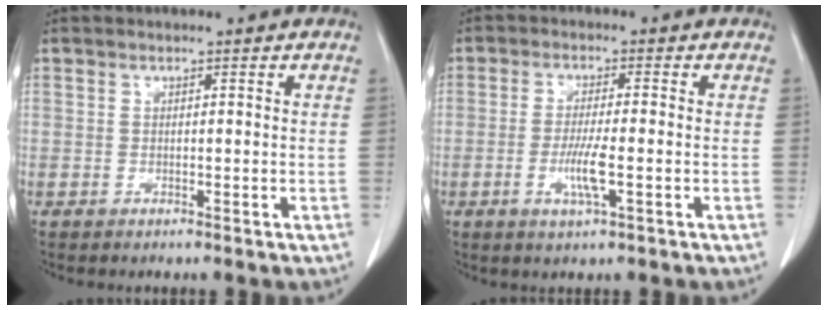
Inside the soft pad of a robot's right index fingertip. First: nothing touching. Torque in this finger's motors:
{"motor_torque": [0.55, -0.16, 0.22, 0.07]}